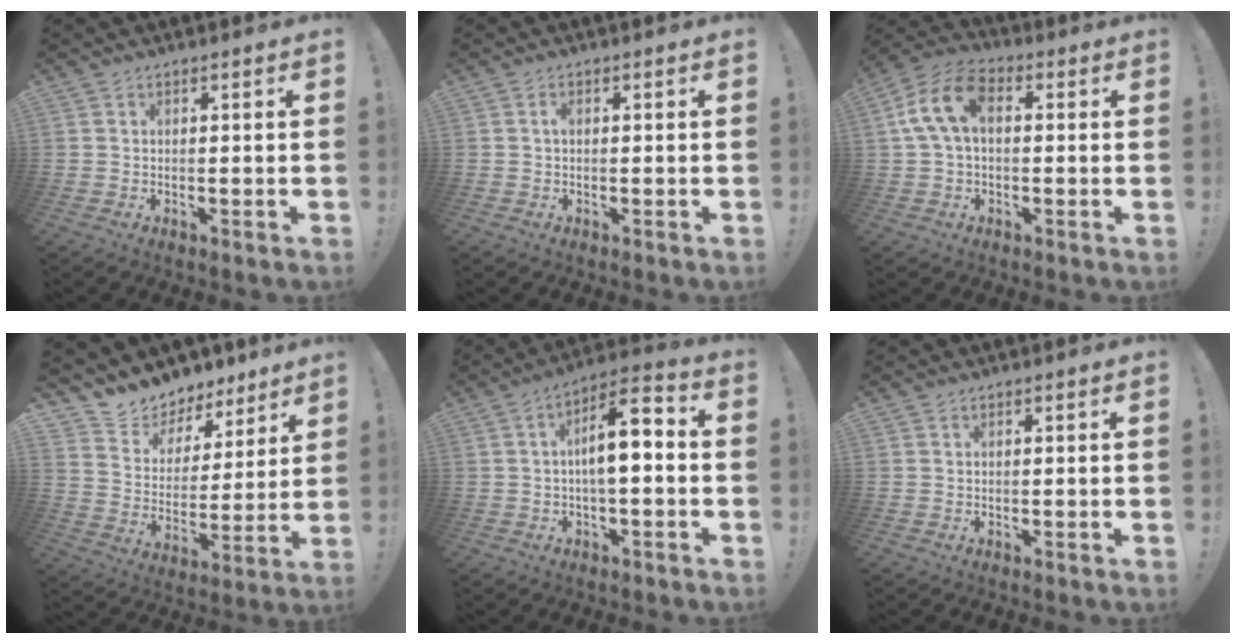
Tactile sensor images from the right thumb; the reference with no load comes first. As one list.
[{"total": 1.0, "force": [-0.1, 0.6, 0.8], "torque": [-0.022, 0.007, -0.002]}, {"total": 12.2, "force": [2.1, 7.4, 9.4], "torque": [-0.193, 0.010, 0.042]}, {"total": 8.7, "force": [7.3, 4.7, 0.3], "torque": [-0.021, -0.072, 0.136]}, {"total": 10.6, "force": [-0.2, 3.4, 10.1], "torque": [-0.150, 0.001, -0.006]}, {"total": 0.0}]